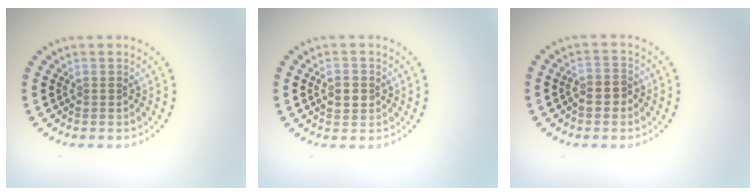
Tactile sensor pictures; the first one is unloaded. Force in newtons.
{"total": 2.4, "press": 2.4, "slide": 0.0}
{"total": 2.1, "press": 2.0, "slide": 0.6}